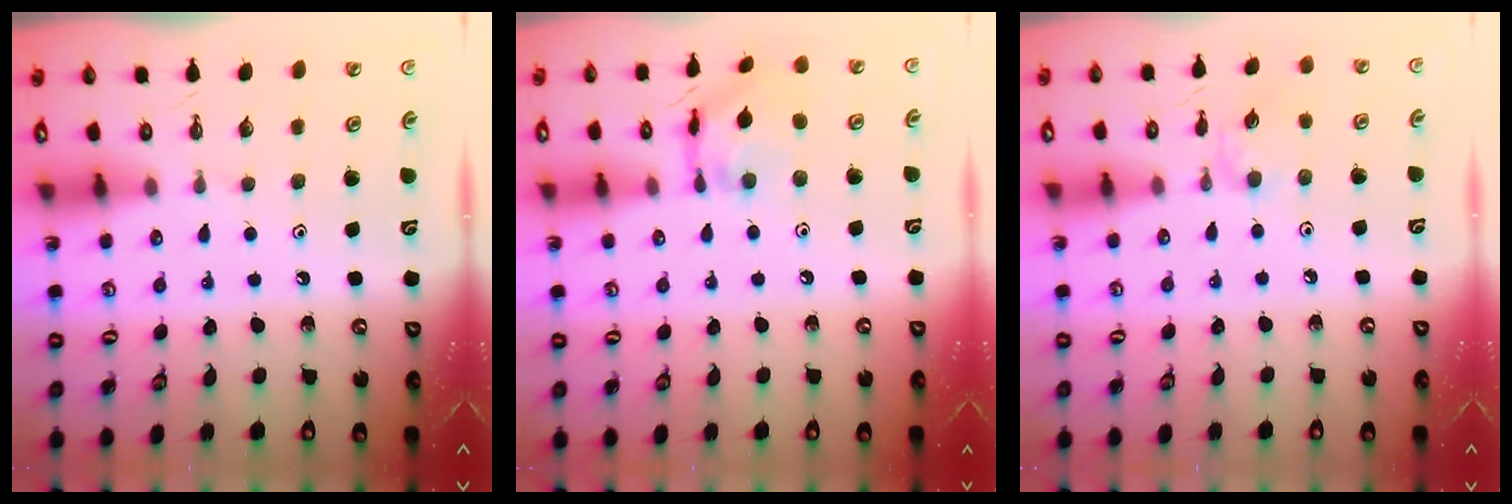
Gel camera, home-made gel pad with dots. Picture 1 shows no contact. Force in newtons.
{"total": 11.0, "press": 11.0, "slide": 0.9}
{"total": 3.7, "press": 3.6, "slide": 0.5}